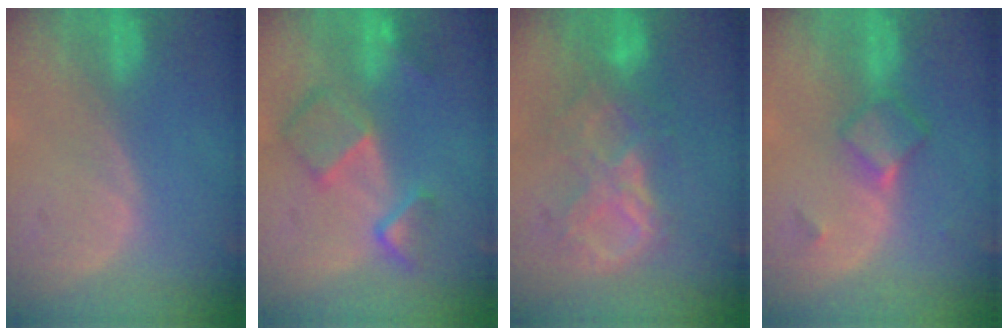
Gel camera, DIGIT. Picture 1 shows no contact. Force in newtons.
{"total": 7.9, "press": 6.9, "slide": 3.9}
{"total": 8.8, "press": 7.7, "slide": 4.2}
{"total": 4.8, "press": 4.2, "slide": 2.4}